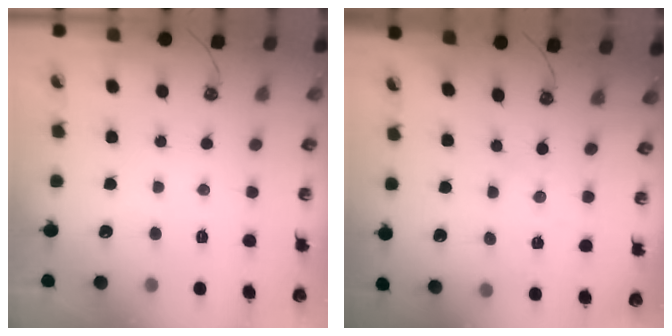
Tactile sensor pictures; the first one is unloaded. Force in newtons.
{"total": 0.8, "press": 0.7, "slide": 0.4}